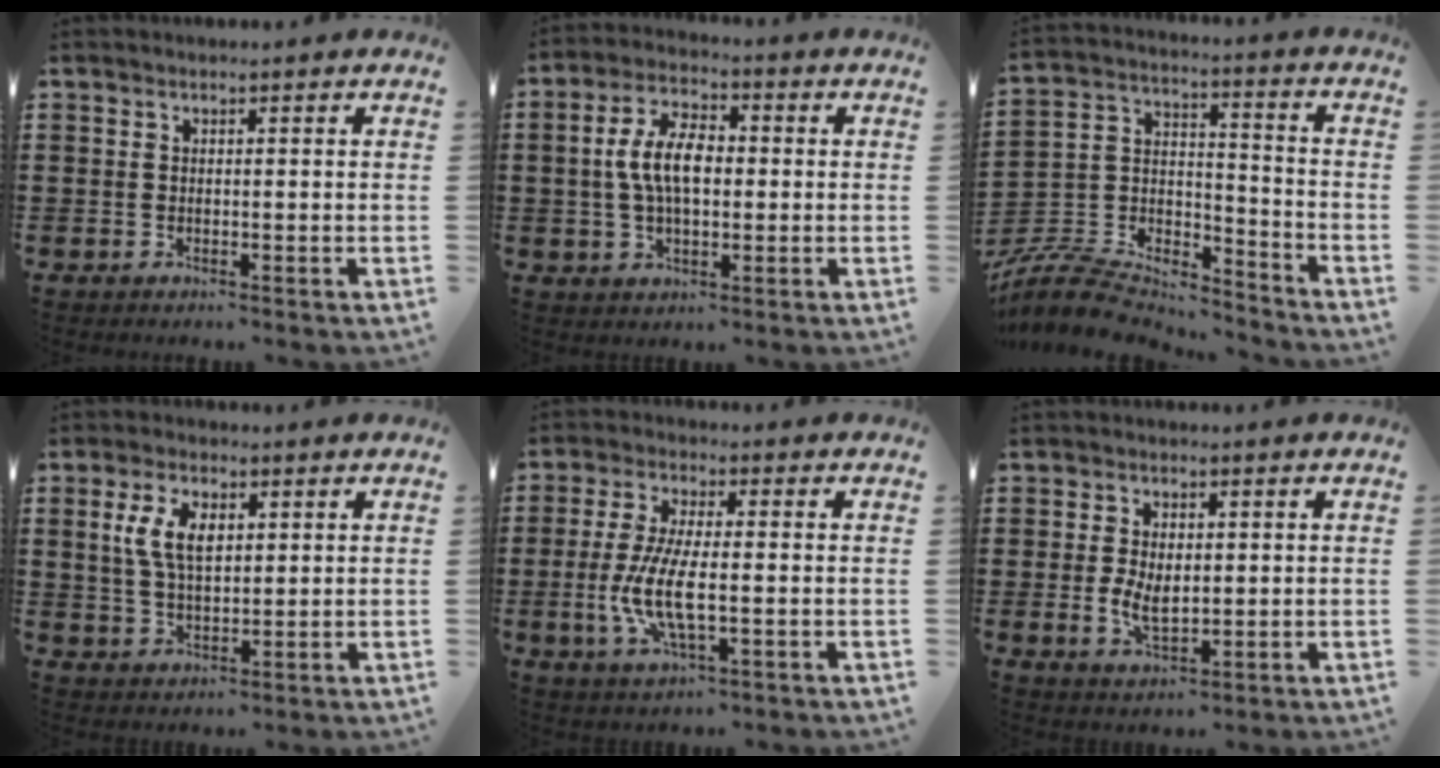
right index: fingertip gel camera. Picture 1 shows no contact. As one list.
[{"total": 8.0, "force": [0.1, 4.1, 6.9], "torque": [-0.151, 0.009, -0.006]}, {"total": 8.4, "force": [-7.9, 2.3, 1.6], "torque": [-0.047, 0.002, -0.159]}, {"total": 6.1, "force": [1.8, 3.3, 4.8], "torque": [-0.112, 0.010, 0.028]}, {"total": 7.7, "force": [-1.7, 2.4, 7.1], "torque": [-0.161, -0.011, -0.038]}, {"total": 4.1, "force": [0.0, 2.6, 3.2], "torque": [-0.068, 0.006, 0.000]}]